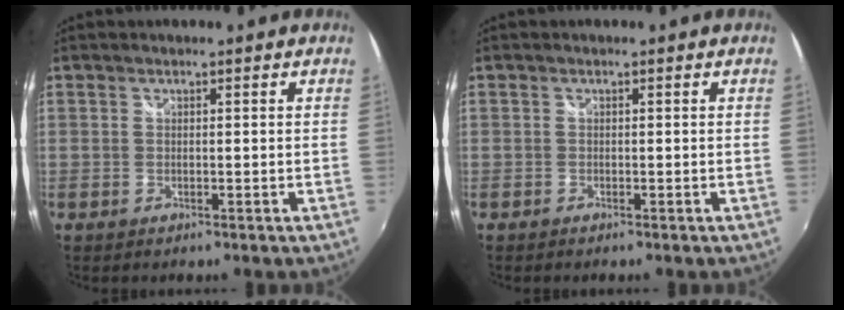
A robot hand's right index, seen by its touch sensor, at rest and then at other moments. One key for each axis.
{"total": 0.7, "fx": -0.5, "fy": 0.5, "fz": -0.1, "tx": -0.002, "ty": 0.000, "tz": -0.012}